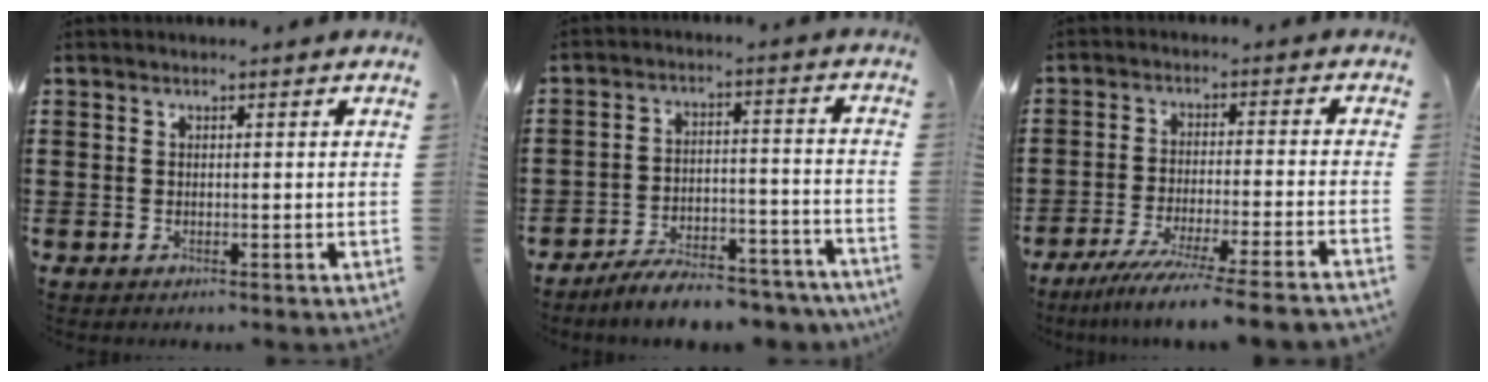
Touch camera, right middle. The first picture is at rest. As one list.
[{"total": 6.8, "force": [-6.5, 1.0, 1.9], "torque": [-0.029, 0.013, -0.124]}, {"total": 6.7, "force": [-5.9, -0.9, 3.0], "torque": [-0.055, -0.019, -0.115]}]